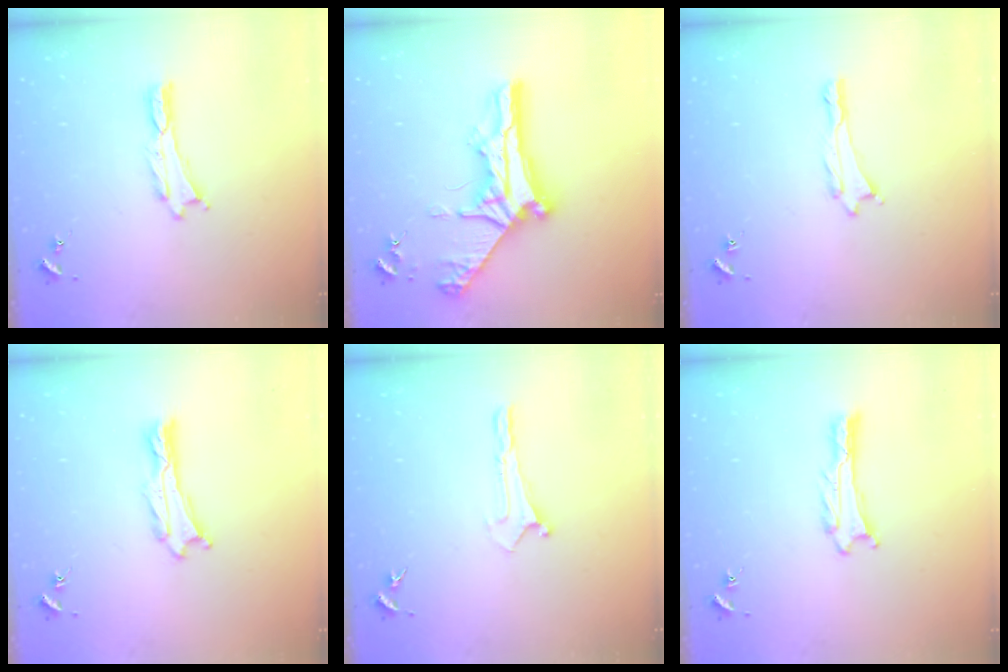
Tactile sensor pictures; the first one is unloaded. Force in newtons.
{"total": 10.1, "press": 10.1, "slide": 1.0}
{"total": 0.6, "press": 0.5, "slide": 0.2}
{"total": 0.7, "press": 0.6, "slide": 0.2}
{"total": 0.0}
{"total": 1.0, "press": 1.0, "slide": 0.1}